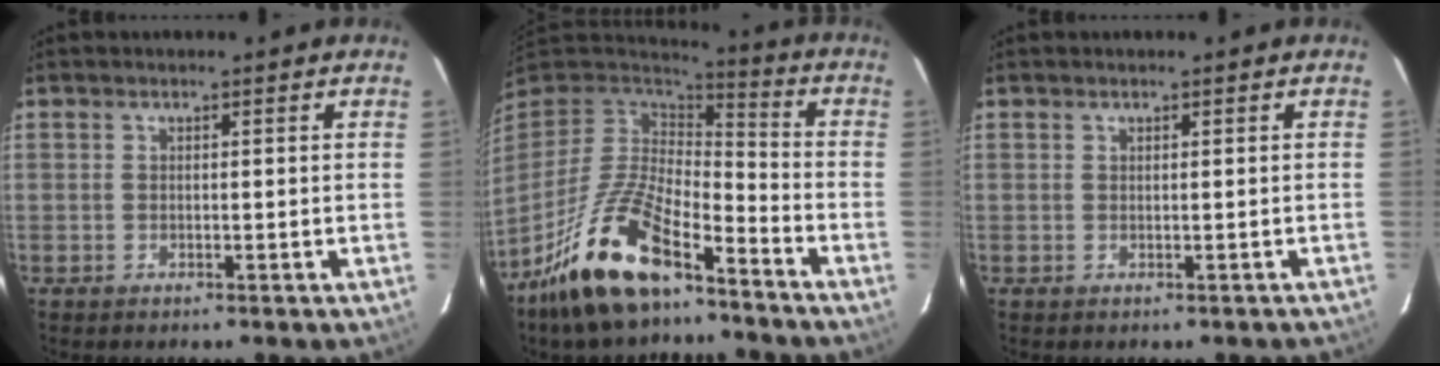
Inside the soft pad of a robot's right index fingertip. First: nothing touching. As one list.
[{"total": 19.1, "force": [-12.7, 6.9, 12.4], "torque": [-0.257, -0.022, -0.234]}, {"total": 0.8, "force": [-0.4, 0.3, 0.7], "torque": [-0.007, 0.002, -0.001]}]